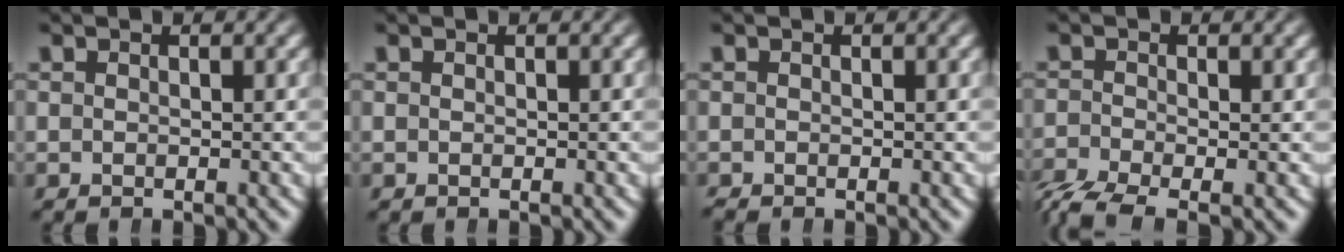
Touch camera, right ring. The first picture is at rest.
{"total": 0.0}
{"total": 0.7, "force": [-0.7, 0.3, 0.1], "torque": [-0.004, -0.008, -0.007]}
{"total": 3.5, "force": [-2.5, 1.3, 2.0], "torque": [-0.042, -0.022, -0.032]}